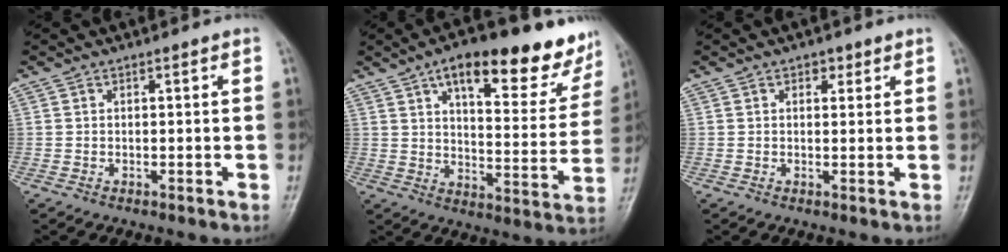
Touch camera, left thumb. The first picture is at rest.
{"total": 20.9, "force": [13.2, 7.2, 14.4], "torque": [-0.156, -0.043, 0.184]}
{"total": 2.0, "force": [1.2, 1.2, 1.0], "torque": [0.000, -0.004, 0.014]}